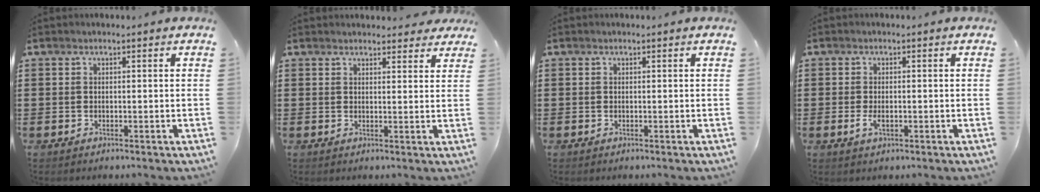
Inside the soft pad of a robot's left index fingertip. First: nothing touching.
{"total": 2.4, "force": [2.3, 0.6, 0.3], "torque": [-0.005, -0.004, 0.043]}
{"total": 0.0}
{"total": 2.1, "force": [-0.4, 1.0, 1.8], "torque": [-0.043, -0.003, -0.009]}